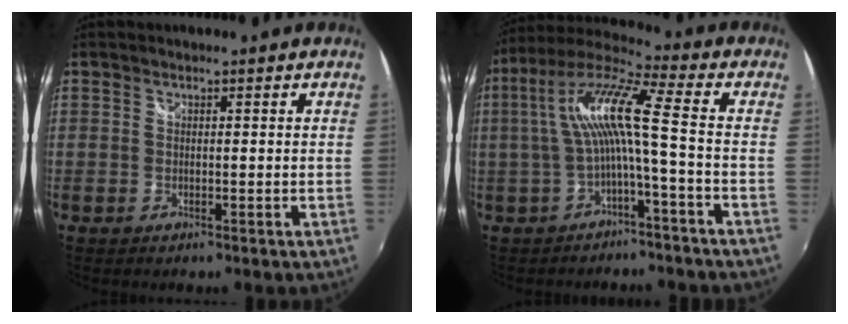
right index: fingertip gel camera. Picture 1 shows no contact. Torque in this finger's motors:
{"motor_torque": [1.20, -0.18, 0.81, 0.21]}